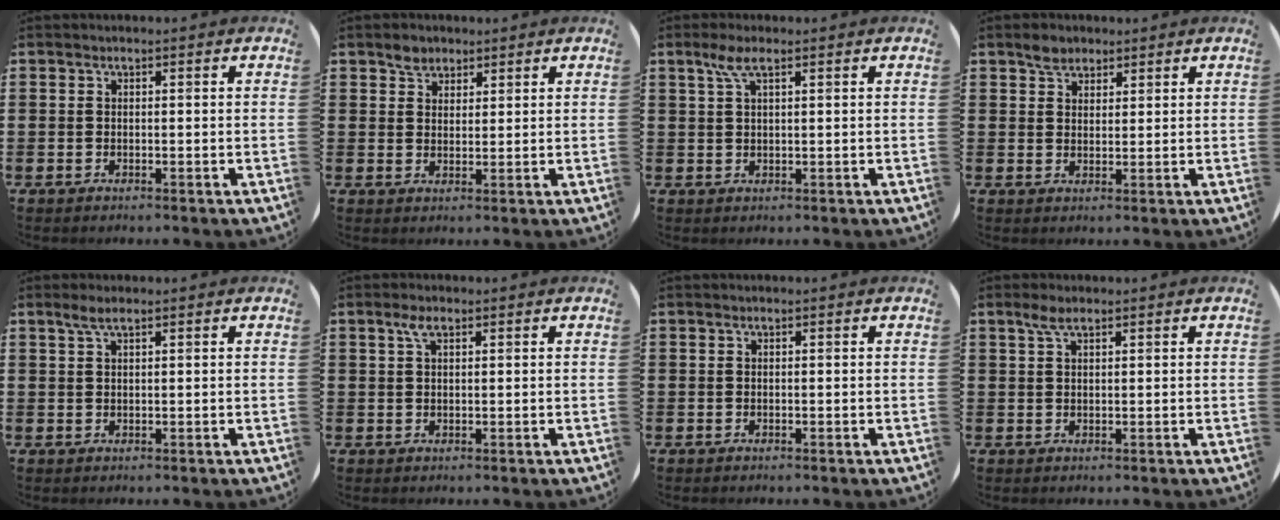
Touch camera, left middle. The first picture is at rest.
{"total": 2.6, "force": [2.1, 1.5, 0.4], "torque": [-0.002, 0.000, 0.040]}
{"total": 3.2, "force": [1.7, 0.7, 2.6], "torque": [-0.056, 0.008, 0.028]}
{"total": 2.6, "force": [2.1, 1.5, 0.5], "torque": [-0.006, 0.000, 0.040]}
{"total": 2.0, "force": [1.4, 0.3, 1.4], "torque": [-0.028, 0.004, 0.024]}
{"total": 2.1, "force": [1.1, 0.8, 1.5], "torque": [-0.034, 0.005, 0.019]}
{"total": 0.0}
{"total": 2.2, "force": [1.4, 0.7, 1.5], "torque": [-0.033, 0.005, 0.025]}